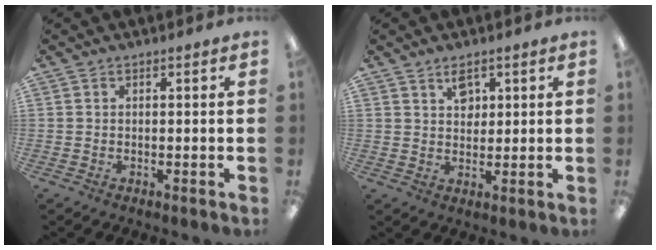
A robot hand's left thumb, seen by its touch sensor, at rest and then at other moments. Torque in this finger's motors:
{"motor_torque": [-0.02, 0.09, -0.03, 0.44, -0.01]}